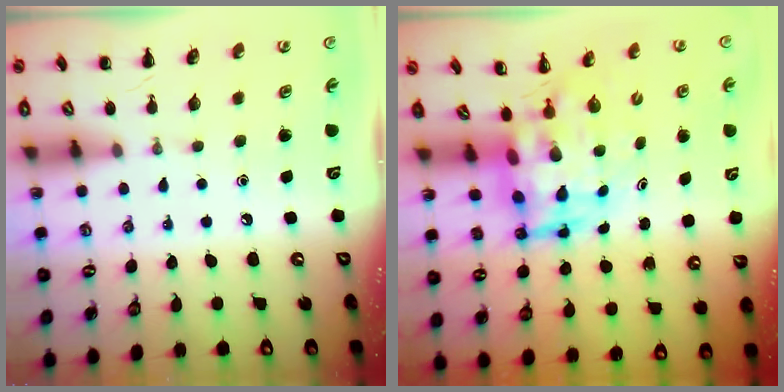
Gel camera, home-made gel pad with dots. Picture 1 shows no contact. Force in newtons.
{"total": 5.3, "press": 5.0, "slide": 1.8}